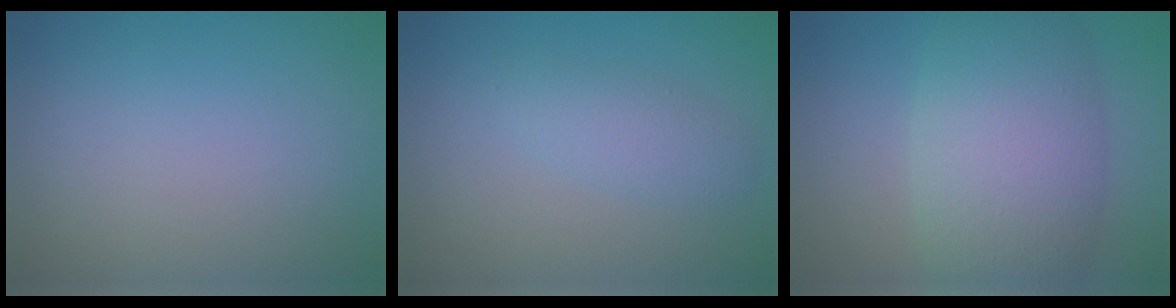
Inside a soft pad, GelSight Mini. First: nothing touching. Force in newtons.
{"total": 2.2, "press": 2.2, "slide": 0.1}
{"total": 8.8, "press": 8.8, "slide": 0.5}